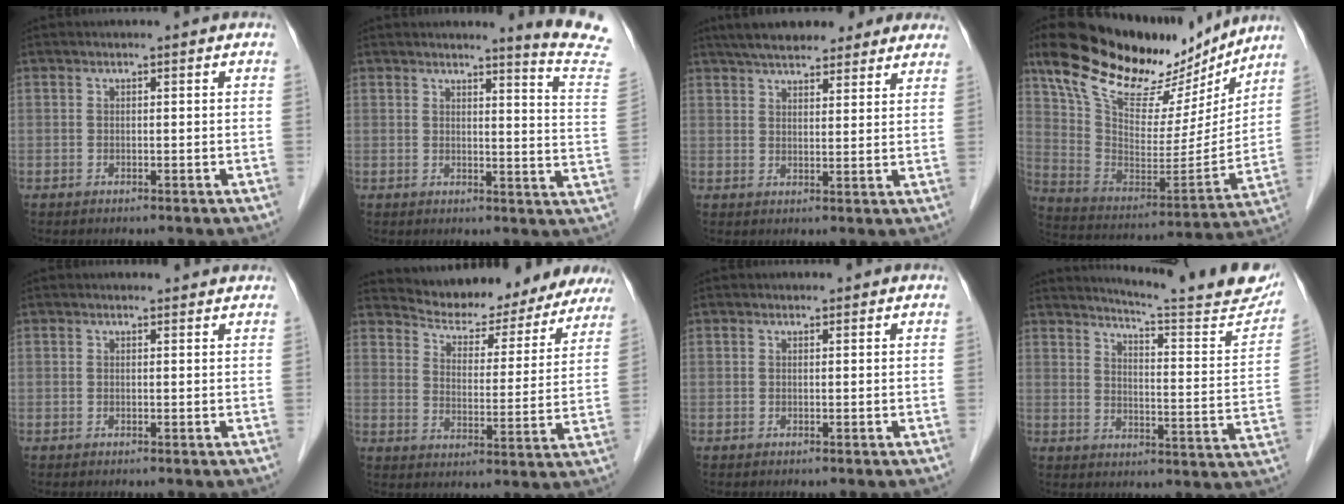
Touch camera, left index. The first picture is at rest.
{"total": 9.9, "force": [9.1, -2.0, 3.2], "torque": [-0.038, -0.086, 0.085]}
{"total": 14.8, "force": [12.2, 4.0, 7.2], "torque": [-0.103, 0.037, 0.168]}
{"total": 24.4, "force": [19.5, 7.7, 12.4], "torque": [-0.208, -0.006, 0.313]}
{"total": 2.2, "force": [2.2, 0.2, 0.2], "torque": [-0.011, 0.006, 0.024]}
{"total": 19.9, "force": [18.5, 5.3, 5.2], "torque": [-0.064, -0.014, 0.238]}
{"total": 0.0}
{"total": 20.3, "force": [18.7, 0.9, 8.0], "torque": [-0.108, -0.080, 0.225]}